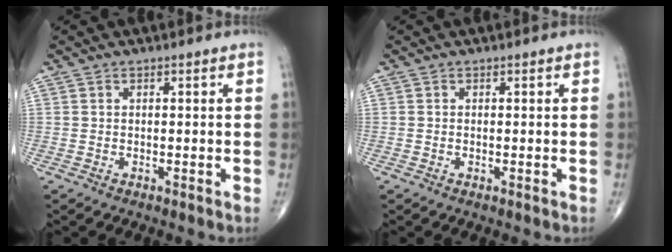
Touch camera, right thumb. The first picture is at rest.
{"total": 0.0}